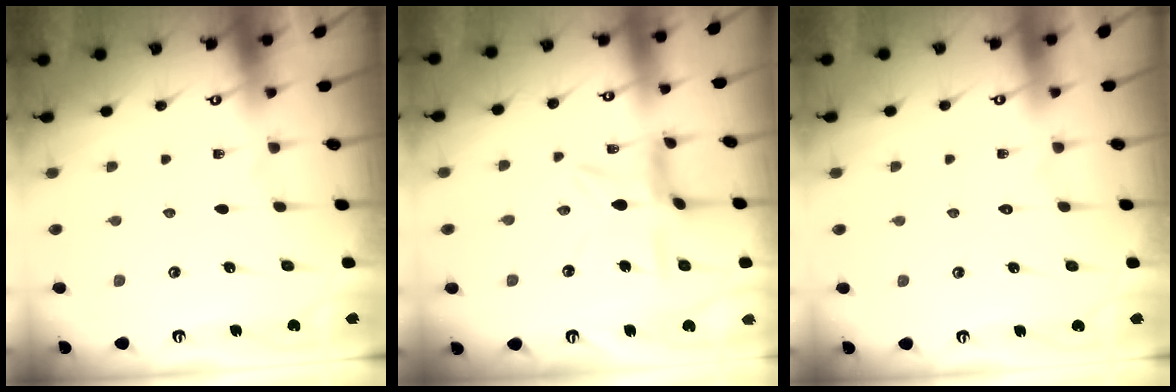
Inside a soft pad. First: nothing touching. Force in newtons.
{"total": 8.1, "press": 8.1, "slide": 0.7}
{"total": 1.6, "press": 1.6, "slide": 0.1}